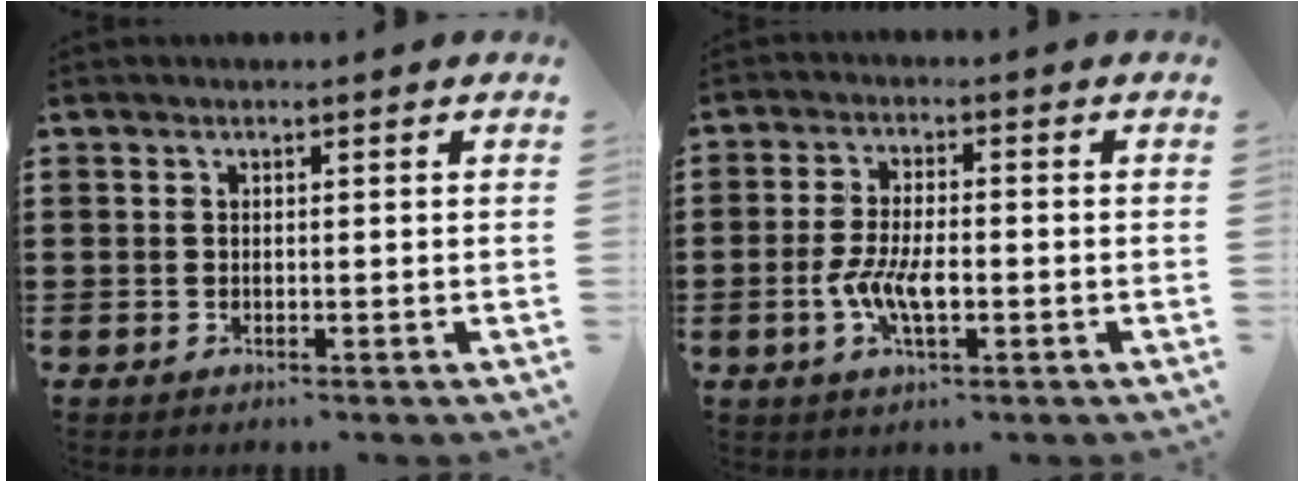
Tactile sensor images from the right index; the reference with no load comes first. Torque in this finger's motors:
{"motor_torque": [2.14, 0.00, 0.35, 0.08]}